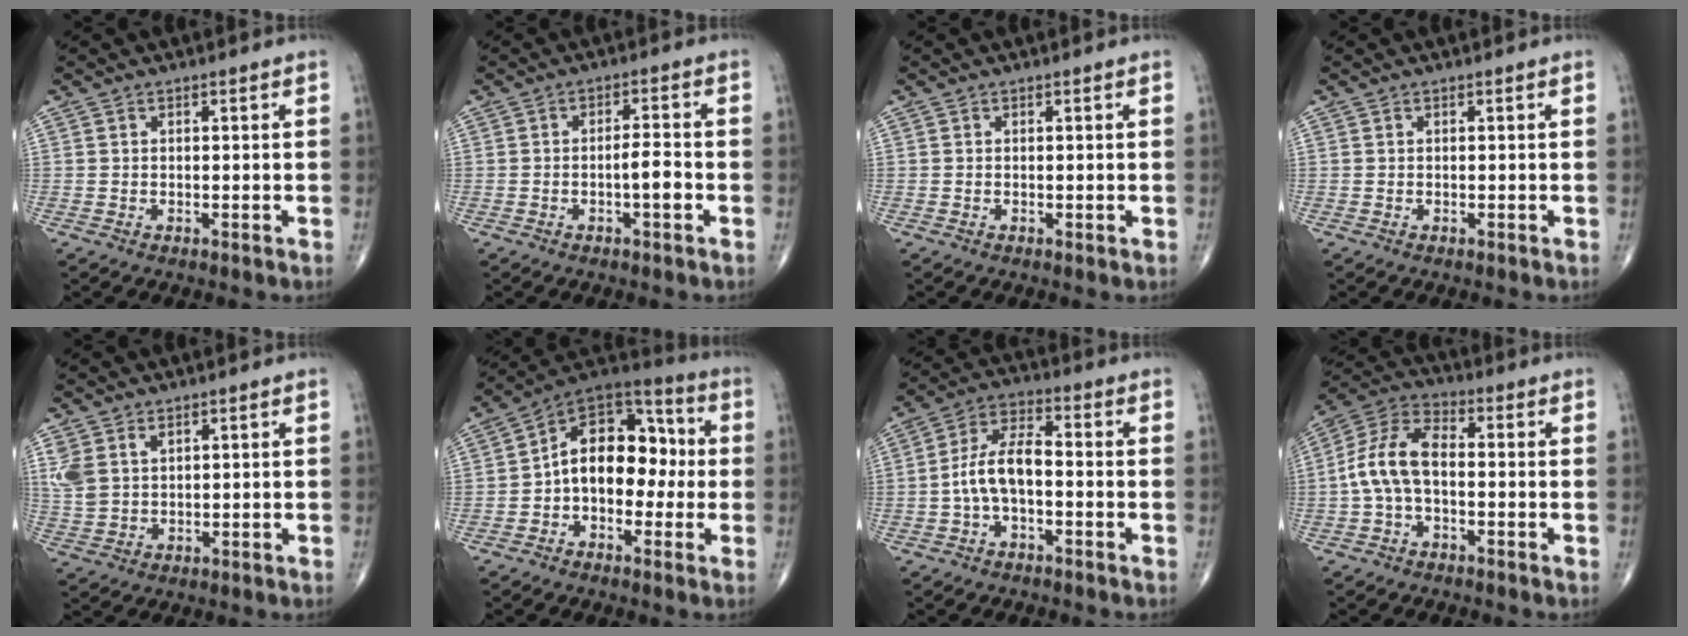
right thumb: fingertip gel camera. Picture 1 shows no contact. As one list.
[{"total": 4.0, "force": [-1.3, 1.0, 3.6], "torque": [-0.054, 0.014, -0.020]}, {"total": 0.0}, {"total": 0.0}, {"total": 5.5, "force": [2.5, 3.5, 3.4], "torque": [-0.074, -0.003, 0.061]}, {"total": 14.9, "force": [-1.0, 10.0, 11.0], "torque": [-0.128, 0.049, -0.032]}, {"total": 8.2, "force": [-1.6, 3.9, 7.0], "torque": [-0.138, 0.035, -0.038]}, {"total": 10.0, "force": [-1.1, 5.5, 8.3], "torque": [-0.168, 0.035, -0.032]}]